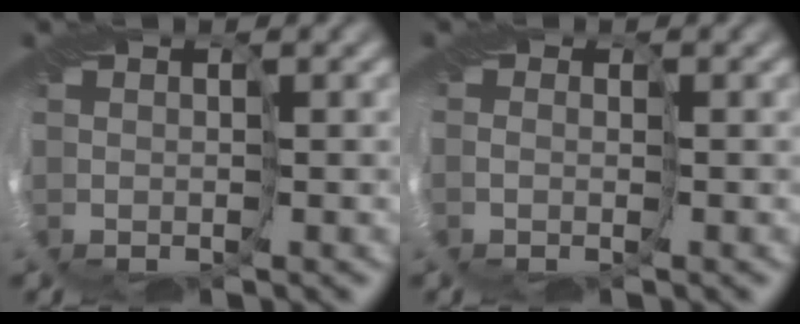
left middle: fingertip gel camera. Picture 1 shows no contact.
{"total": 0.7, "force": [-0.2, 0.5, 0.3], "torque": [0.000, -0.001, -0.004]}